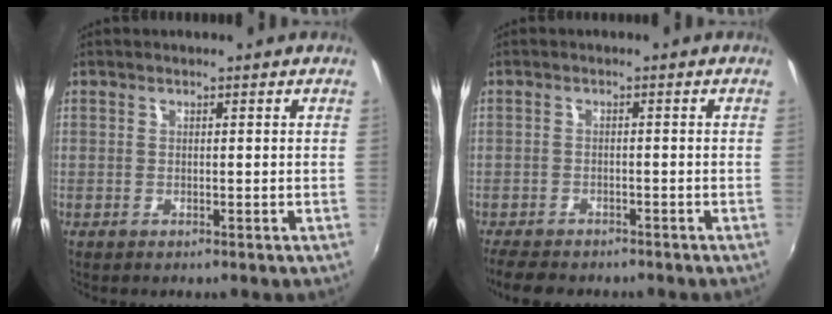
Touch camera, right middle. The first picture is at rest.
{"total": 6.0, "force": [-5.2, 2.2, 2.0], "torque": [-0.059, -0.016, -0.089]}